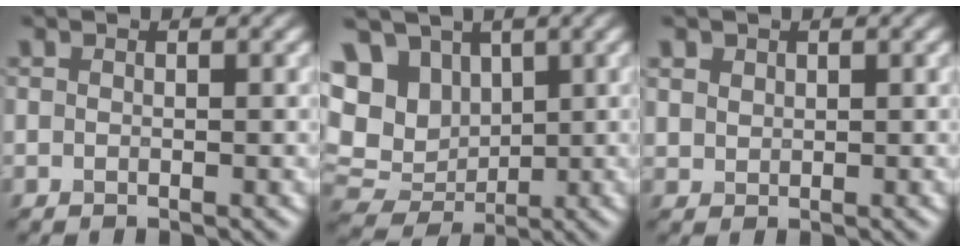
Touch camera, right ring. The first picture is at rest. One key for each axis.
{"total": 7.5, "fx": 2.9, "fy": 6.0, "fz": 3.5, "tx": -0.104, "ty": 0.016, "tz": 0.073}
{"total": 1.3, "fx": 0.3, "fy": -0.5, "fz": -1.1, "tx": -0.006, "ty": -0.002, "tz": 0.030}